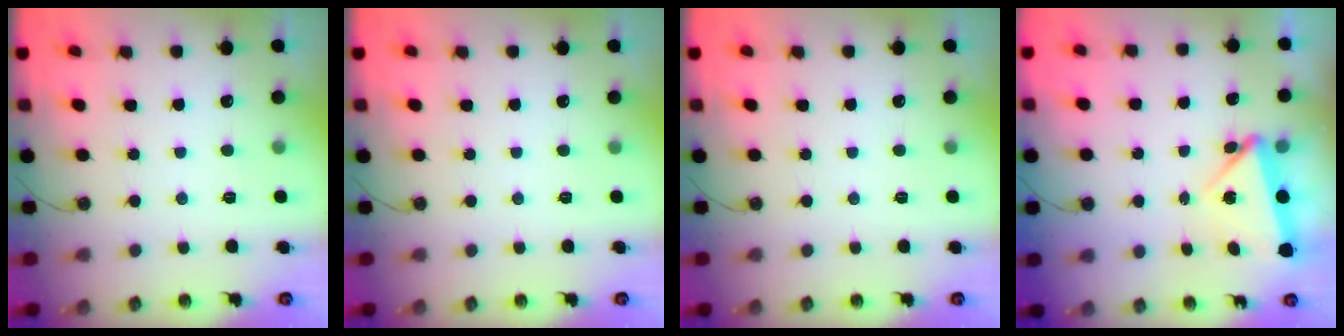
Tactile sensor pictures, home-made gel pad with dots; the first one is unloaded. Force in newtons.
{"total": 0.0}
{"total": 0.0}
{"total": 10.9, "press": 5.3, "slide": 9.5}